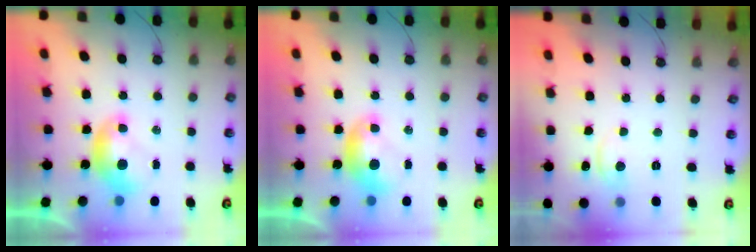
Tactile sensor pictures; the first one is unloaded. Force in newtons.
{"total": 0.0}
{"total": 1.6, "press": 1.5, "slide": 0.3}